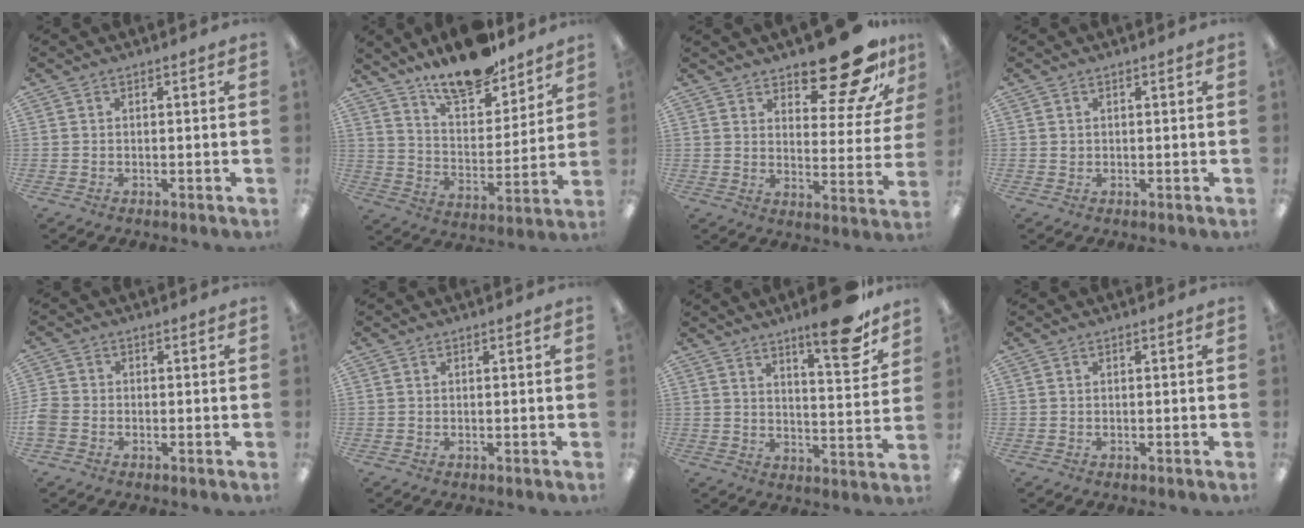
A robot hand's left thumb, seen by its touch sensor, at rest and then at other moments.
{"total": 15.6, "force": [13.7, 4.7, 5.9], "torque": [-0.098, -0.097, 0.243]}
{"total": 18.4, "force": [14.4, 6.4, 9.5], "torque": [-0.119, -0.109, 0.238]}
{"total": 0.7, "force": [0.3, 0.6, 0.1], "torque": [-0.004, 0.004, 0.005]}
{"total": 3.2, "force": [-1.1, 2.6, 1.5], "torque": [-0.030, 0.008, -0.021]}
{"total": 0.0}
{"total": 13.5, "force": [9.9, 3.2, 8.6], "torque": [-0.103, -0.070, 0.157]}
{"total": 0.0}